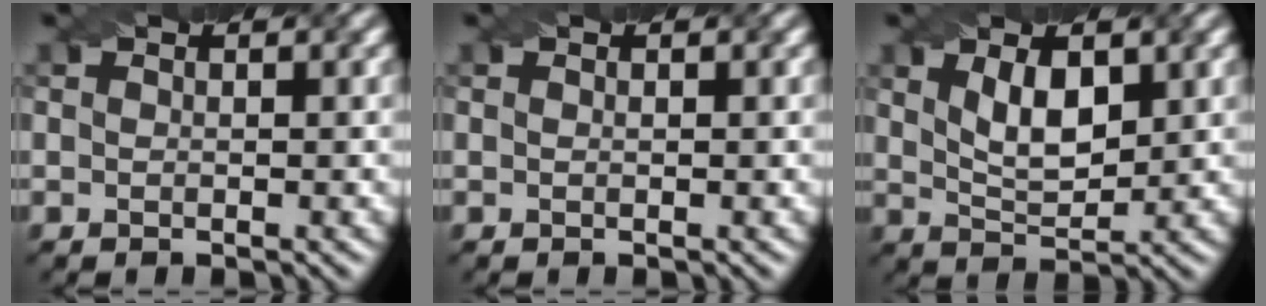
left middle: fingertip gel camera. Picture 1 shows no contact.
{"total": 0.0}
{"total": 3.9, "force": [1.6, 1.8, 3.0], "torque": [-0.061, -0.002, 0.032]}